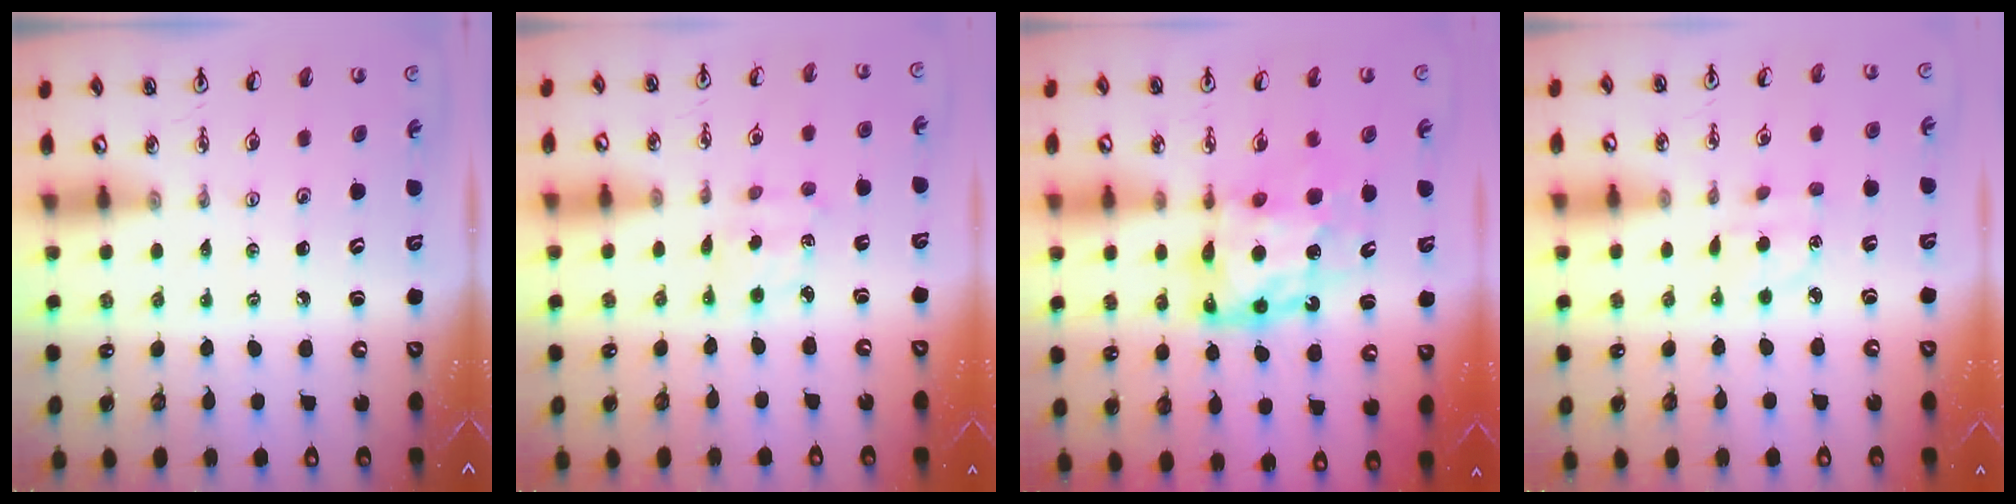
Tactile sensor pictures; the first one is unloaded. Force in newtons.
{"total": 2.7, "press": 2.6, "slide": 0.6}
{"total": 11.2, "press": 11.2, "slide": 0.6}
{"total": 4.4, "press": 4.4, "slide": 0.5}